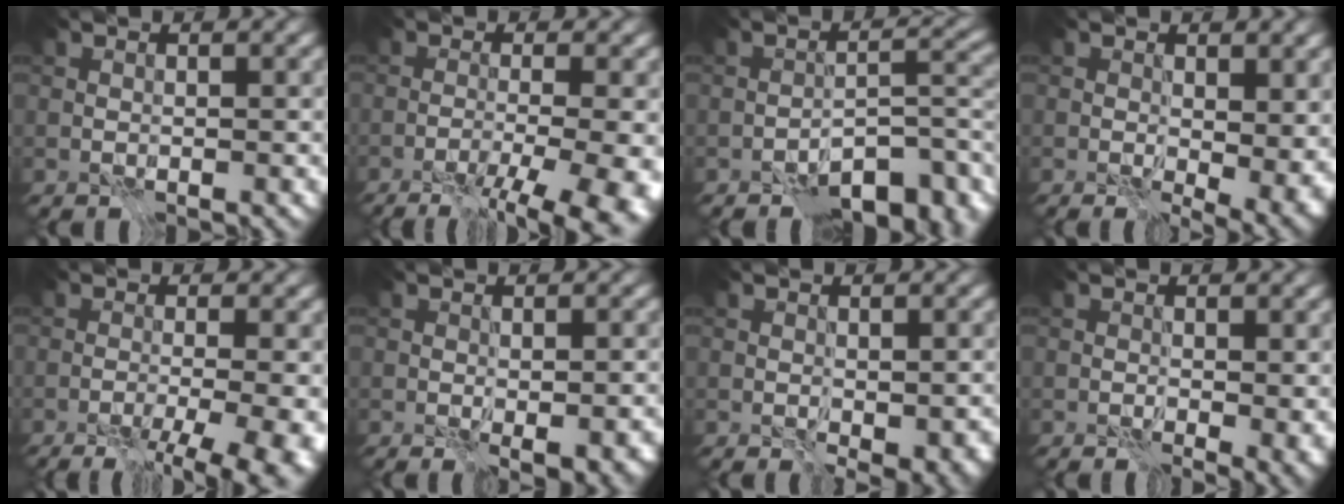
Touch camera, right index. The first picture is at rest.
{"total": 8.3, "force": [-4.1, 2.2, 7.0], "torque": [-0.074, -0.014, -0.055]}
{"total": 7.5, "force": [-5.3, 2.8, 4.4], "torque": [-0.048, -0.002, -0.087]}
{"total": 4.8, "force": [0.7, 2.6, 4.0], "torque": [-0.059, -0.010, 0.019]}
{"total": 7.1, "force": [-3.2, 1.8, 6.0], "torque": [-0.062, -0.014, -0.038]}
{"total": 2.5, "force": [-1.0, 0.8, 2.1], "torque": [-0.034, -0.005, -0.012]}
{"total": 2.6, "force": [-0.5, 1.4, 2.1], "torque": [-0.032, -0.006, -0.005]}
{"total": 2.2, "force": [0.1, 1.1, 1.9], "torque": [-0.027, -0.004, 0.003]}